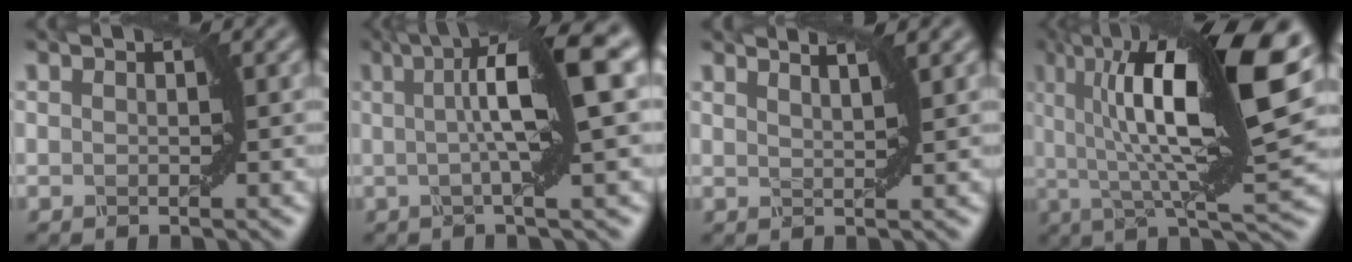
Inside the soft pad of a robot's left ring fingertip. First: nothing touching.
{"total": 9.8, "force": [1.8, 1.8, 9.5], "torque": [-0.120, 0.021, 0.021]}
{"total": 3.3, "force": [2.5, 1.0, 1.9], "torque": [-0.004, 0.014, 0.010]}
{"total": 15.9, "force": [4.6, 3.9, 14.8], "torque": [-0.230, 0.014, 0.078]}